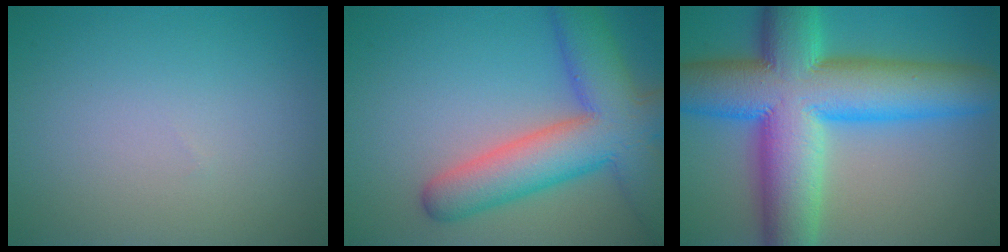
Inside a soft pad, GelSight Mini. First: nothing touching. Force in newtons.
{"total": 9.6, "press": 9.6, "slide": 0.6}
{"total": 15.6, "press": 15.6, "slide": 0.3}